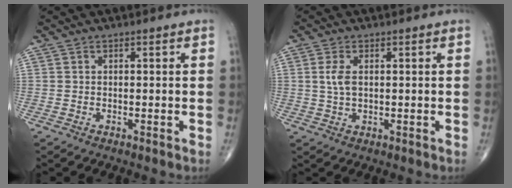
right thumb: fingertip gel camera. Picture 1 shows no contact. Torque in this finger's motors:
{"motor_torque": [-0.34, -0.01, 0.38, 0.10, -0.03]}